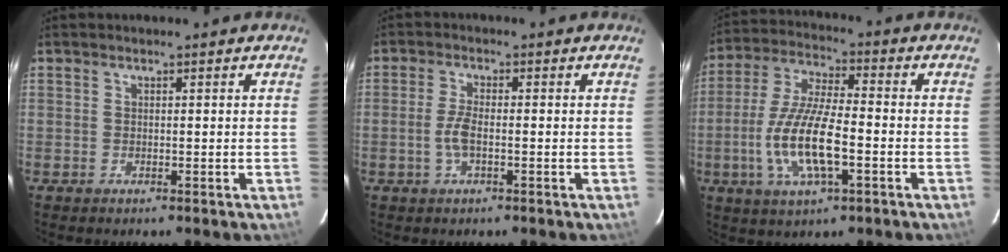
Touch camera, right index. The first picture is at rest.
{"total": 3.6, "force": [-1.0, 1.2, 3.3], "torque": [-0.074, 0.000, -0.020]}
{"total": 13.9, "force": [-3.8, 4.1, 12.7], "torque": [-0.265, -0.007, -0.072]}